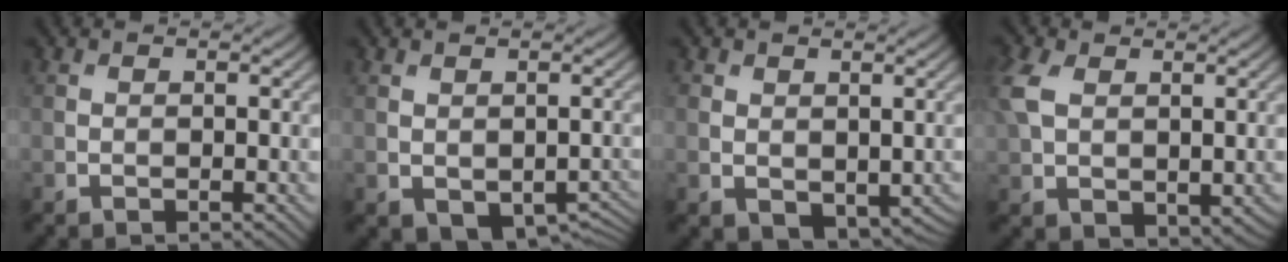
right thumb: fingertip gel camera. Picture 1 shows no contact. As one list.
[{"total": 4.5, "force": [-1.3, 3.0, 3.0], "torque": [-0.048, -0.029, -0.001]}, {"total": 3.6, "force": [0.8, 2.8, 2.1], "torque": [-0.044, -0.014, 0.019]}, {"total": 7.8, "force": [1.3, 5.0, 5.8], "torque": [-0.175, -0.001, 0.030]}]